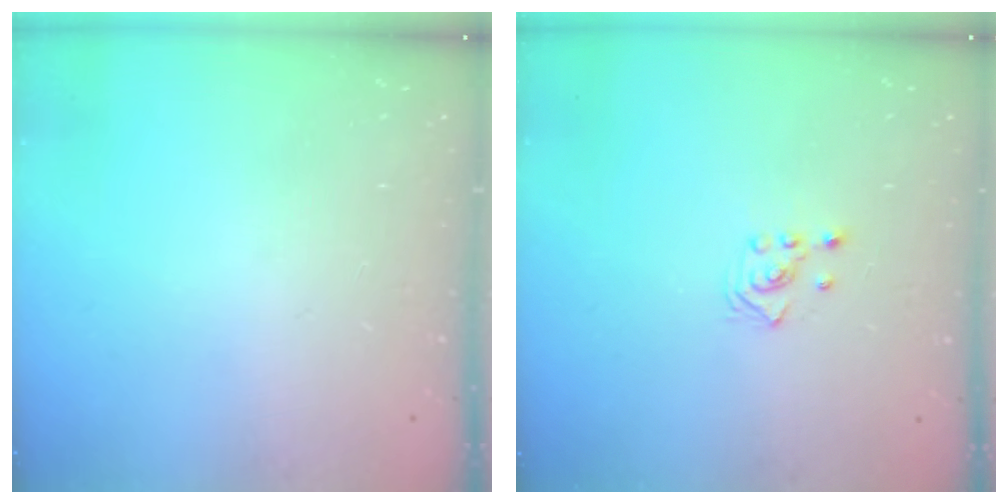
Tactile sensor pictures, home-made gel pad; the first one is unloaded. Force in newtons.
{"total": 2.5, "press": 2.3, "slide": 1.0}